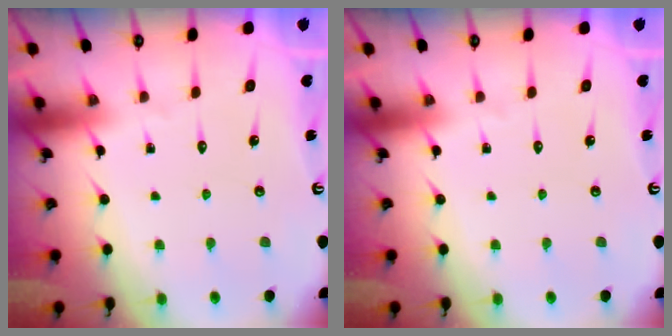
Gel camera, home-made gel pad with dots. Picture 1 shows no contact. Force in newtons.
{"total": 0.0}